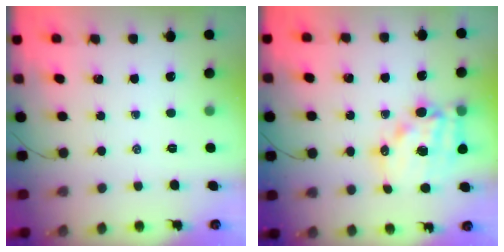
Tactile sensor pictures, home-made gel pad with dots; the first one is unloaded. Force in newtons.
{"total": 15.0, "press": 14.6, "slide": 3.2}